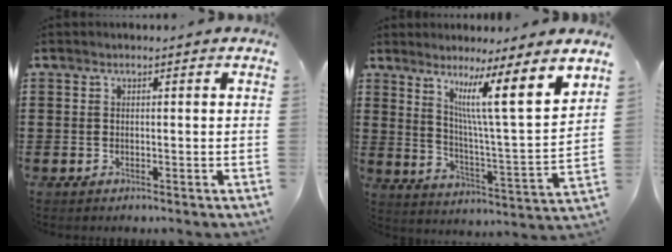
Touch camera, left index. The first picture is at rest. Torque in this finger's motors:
{"motor_torque": [2.14, 0.00, 0.82, 0.21]}